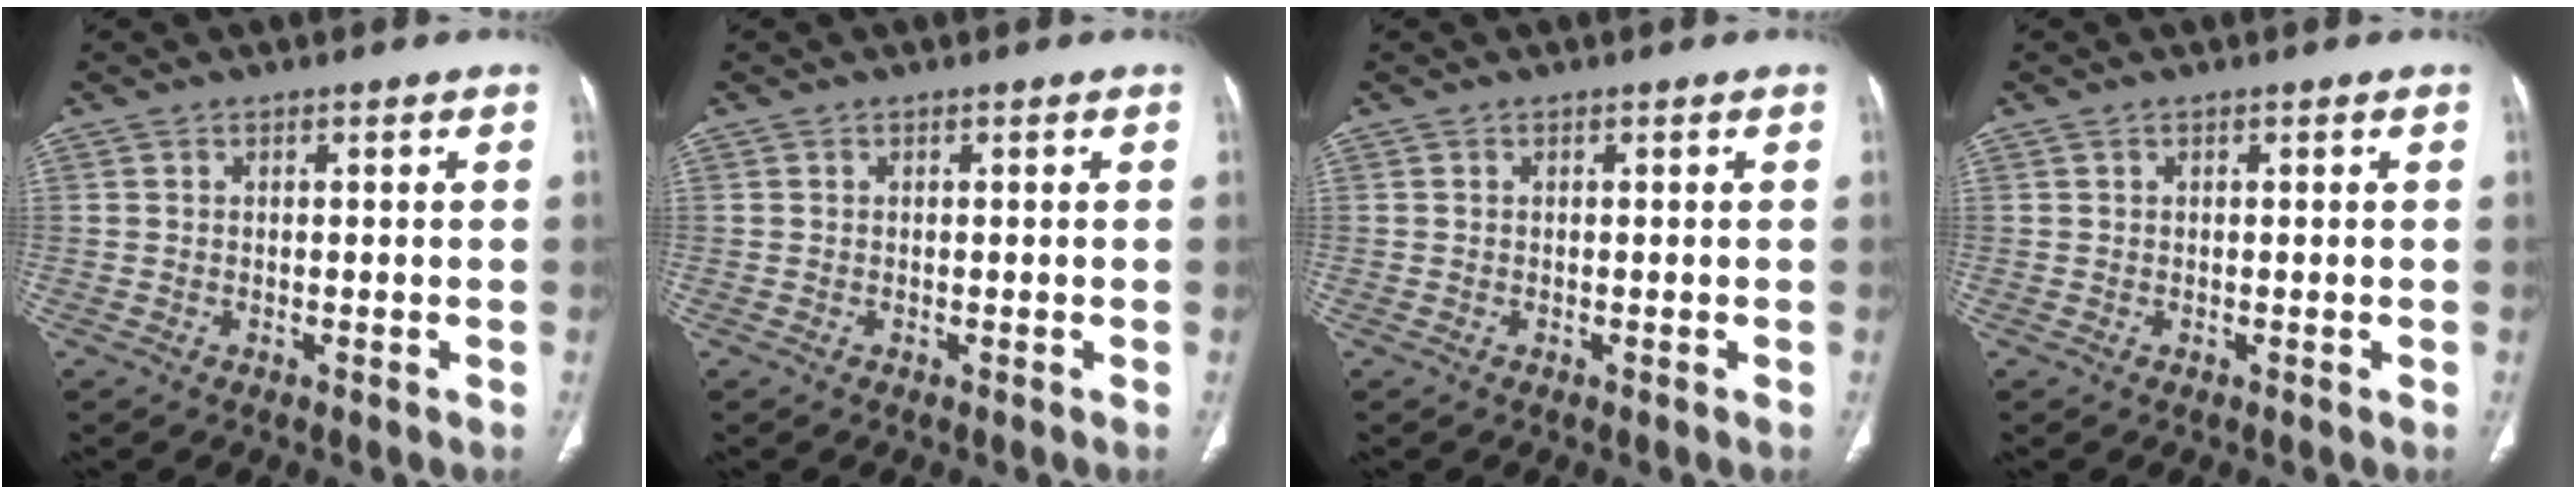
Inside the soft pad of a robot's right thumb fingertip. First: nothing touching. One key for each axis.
{"total": 0.0}
{"total": 0.0}
{"total": 0.0}